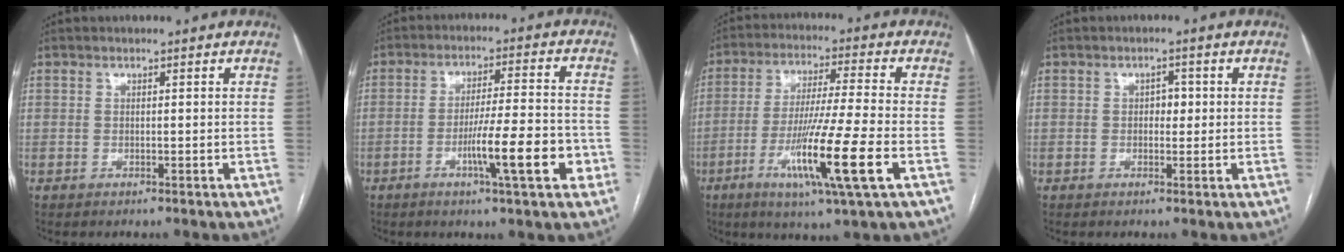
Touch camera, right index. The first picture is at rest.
{"total": 9.9, "force": [-3.7, 0.7, 9.2], "torque": [-0.145, -0.001, -0.058]}
{"total": 14.1, "force": [-5.0, -0.9, 13.2], "torque": [-0.251, -0.027, -0.093]}
{"total": 2.0, "force": [0.1, 1.3, 1.5], "torque": [-0.017, 0.005, 0.000]}